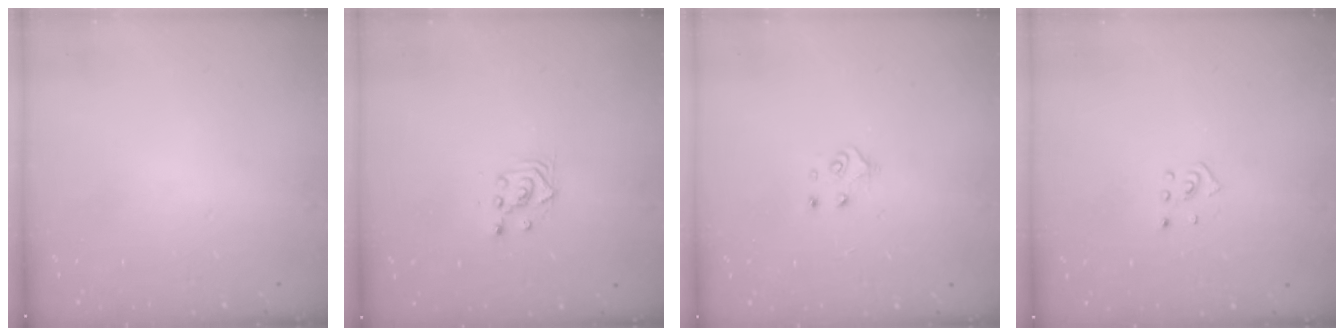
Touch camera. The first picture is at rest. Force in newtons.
{"total": 2.3, "press": 2.3, "slide": 0.1}
{"total": 4.9, "press": 4.8, "slide": 0.5}
{"total": 2.0, "press": 1.9, "slide": 0.8}